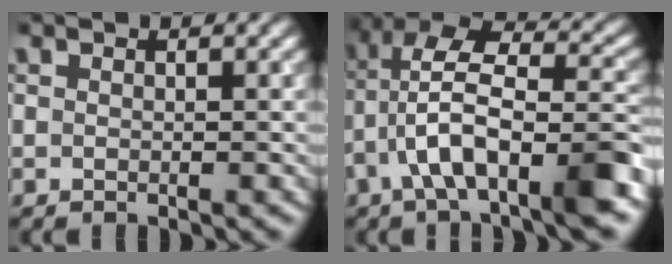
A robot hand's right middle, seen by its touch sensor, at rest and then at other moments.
{"total": 10.4, "force": [-3.4, 4.2, 8.8], "torque": [-0.155, 0.021, -0.060]}